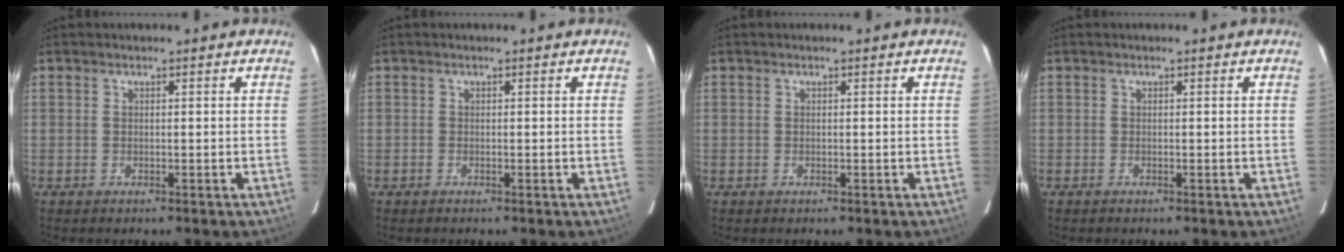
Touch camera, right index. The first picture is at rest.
{"total": 0.0}
{"total": 0.0}
{"total": 0.0}